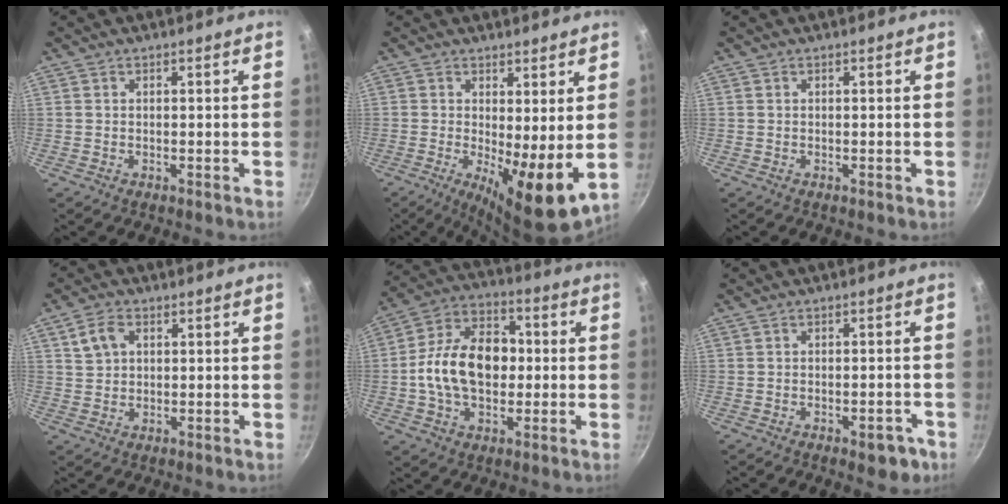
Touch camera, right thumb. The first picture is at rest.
{"total": 10.2, "force": [0.2, 3.1, 9.7], "torque": [-0.137, -0.022, 0.006]}
{"total": 0.0}
{"total": 4.9, "force": [1.8, 3.5, 3.0], "torque": [-0.045, 0.002, 0.033]}
{"total": 16.7, "force": [-0.4, 11.3, 12.2], "torque": [-0.174, 0.031, -0.023]}
{"total": 4.7, "force": [-2.4, 2.4, 3.3], "torque": [-0.022, 0.022, -0.019]}